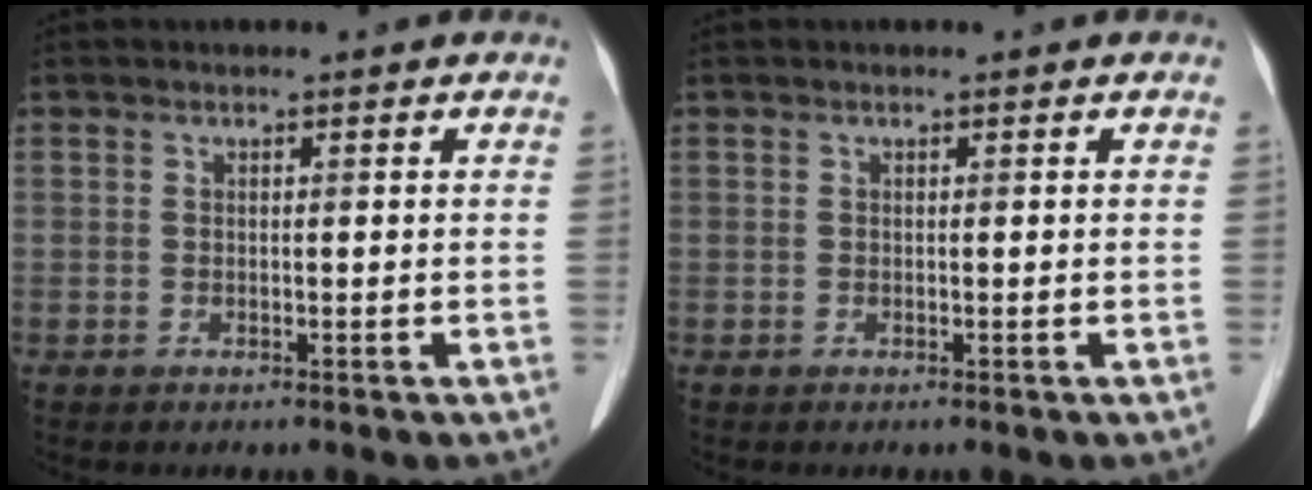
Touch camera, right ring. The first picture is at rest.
{"total": 0.0}